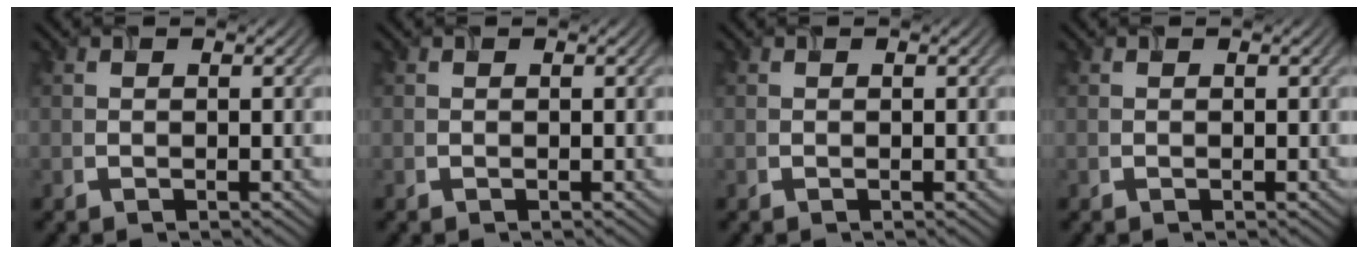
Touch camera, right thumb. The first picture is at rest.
{"total": 0.0}
{"total": 0.0}
{"total": 0.0}